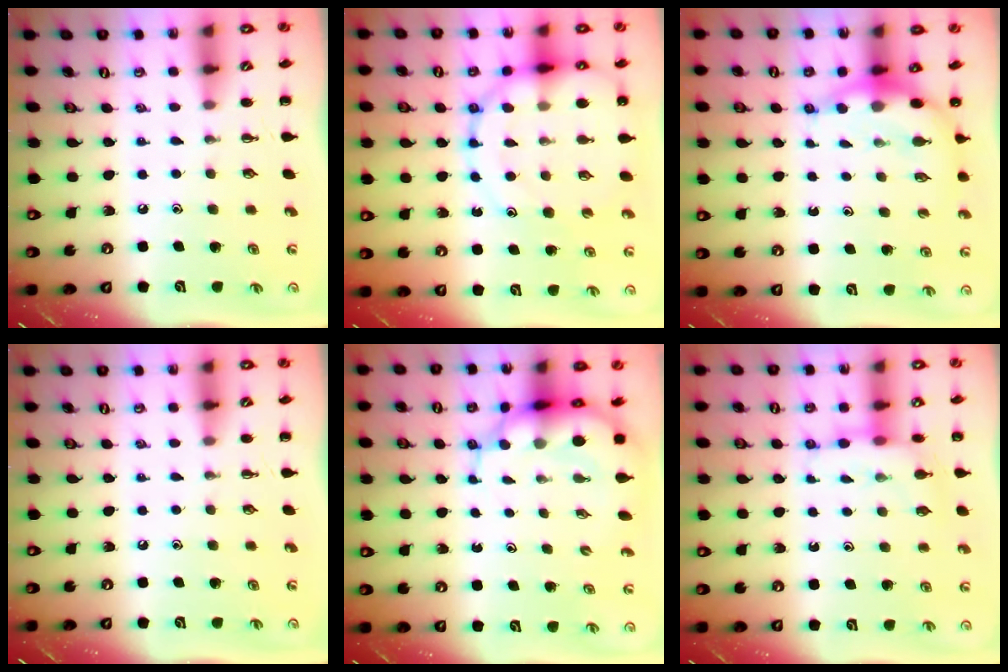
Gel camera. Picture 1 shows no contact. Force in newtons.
{"total": 15.8, "press": 15.5, "slide": 3.0}
{"total": 6.7, "press": 6.5, "slide": 1.9}
{"total": 0.0}
{"total": 8.3, "press": 8.0, "slide": 2.3}
{"total": 8.3, "press": 8.3, "slide": 1.0}